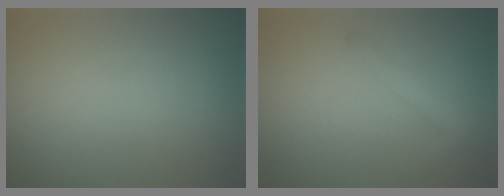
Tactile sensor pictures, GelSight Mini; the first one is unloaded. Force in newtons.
{"total": 1.6, "press": 1.6, "slide": 0.1}